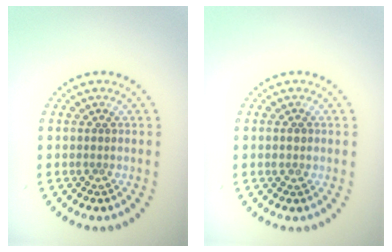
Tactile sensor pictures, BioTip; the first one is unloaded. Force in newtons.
{"total": 1.0, "press": 1.0, "slide": 0.2}